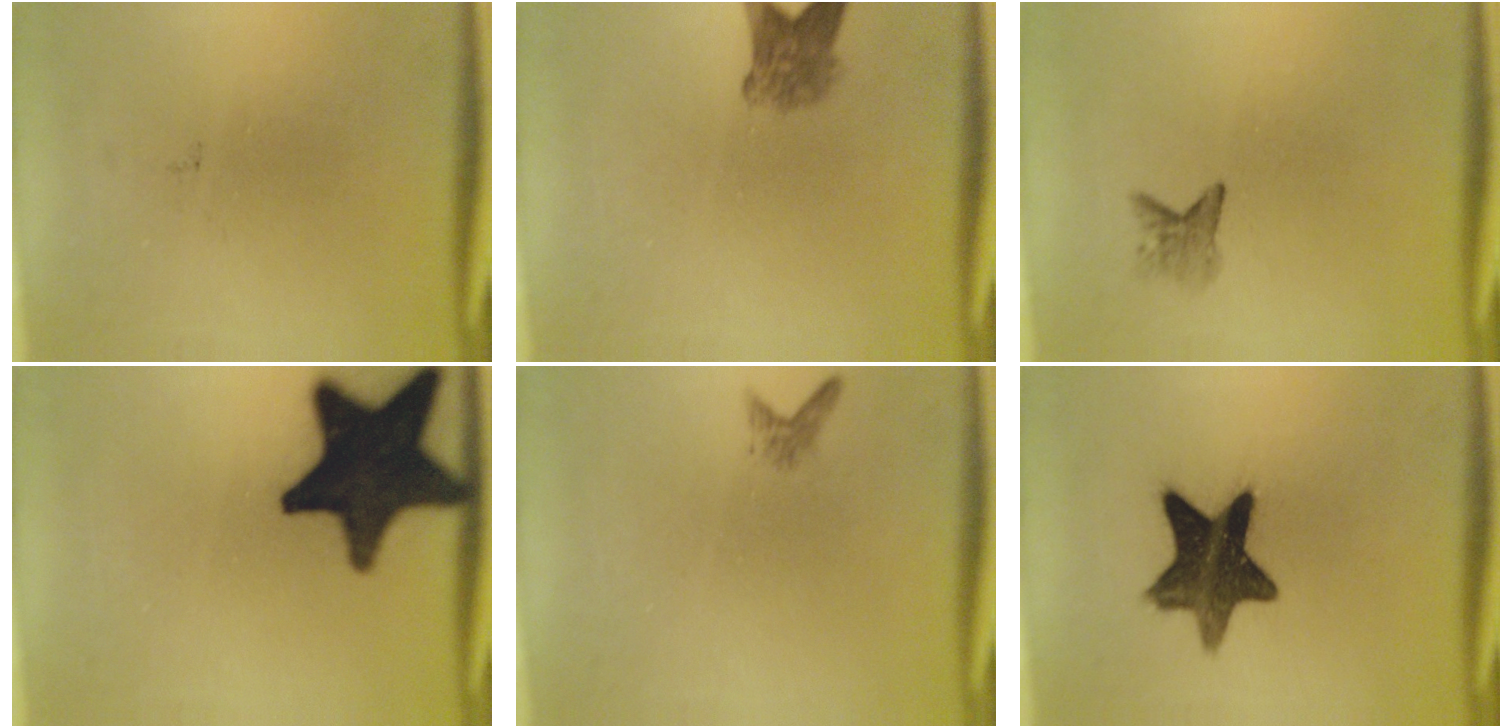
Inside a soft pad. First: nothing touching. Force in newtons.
{"total": 4.1}
{"total": 1.8}
{"total": 19.8}
{"total": 1.1}
{"total": 12.8}